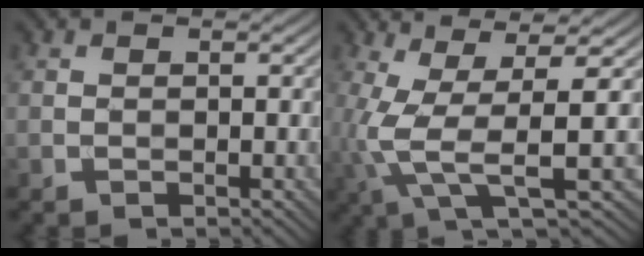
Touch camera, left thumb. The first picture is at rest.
{"total": 8.9, "force": [-0.8, 2.2, 8.6], "torque": [-0.181, 0.004, -0.015]}